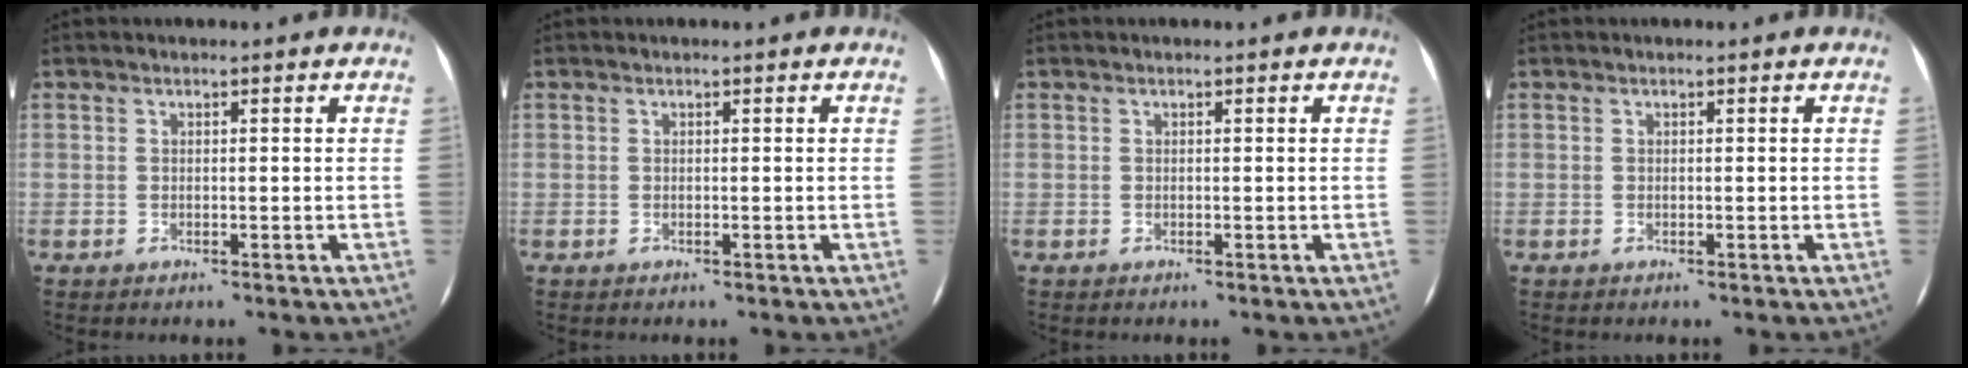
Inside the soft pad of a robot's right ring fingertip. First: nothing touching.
{"total": 0.0}
{"total": 0.0}
{"total": 0.0}